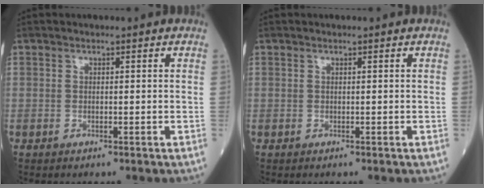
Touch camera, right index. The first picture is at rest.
{"total": 0.0}